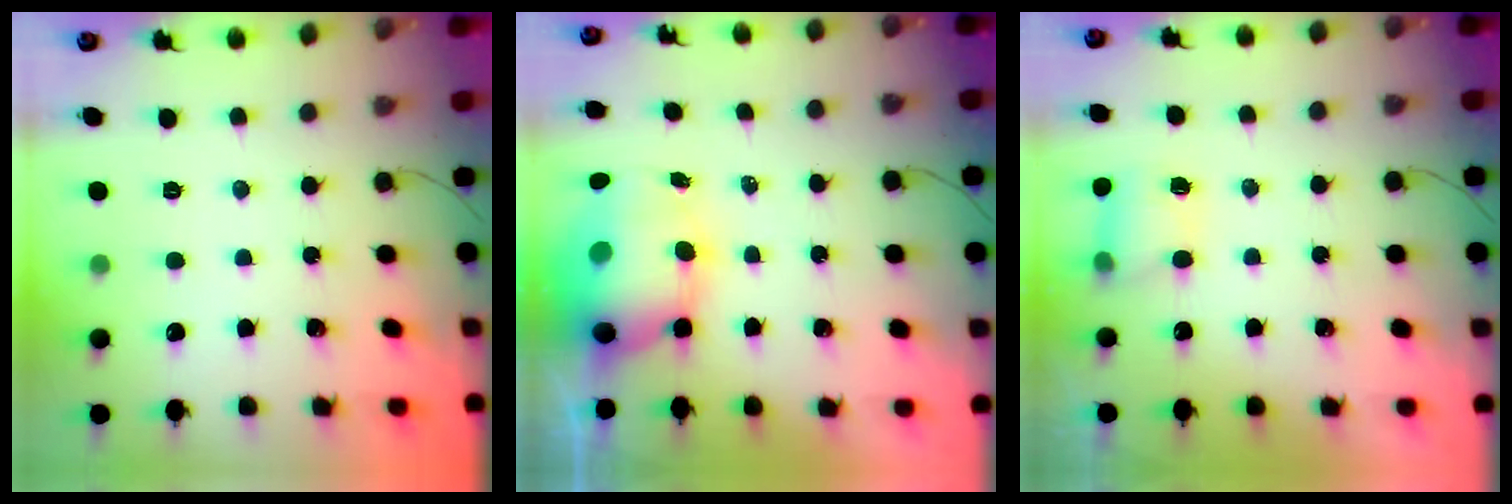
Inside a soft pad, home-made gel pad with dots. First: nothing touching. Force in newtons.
{"total": 11.1, "press": 10.7, "slide": 2.9}
{"total": 4.7, "press": 4.7, "slide": 0.6}